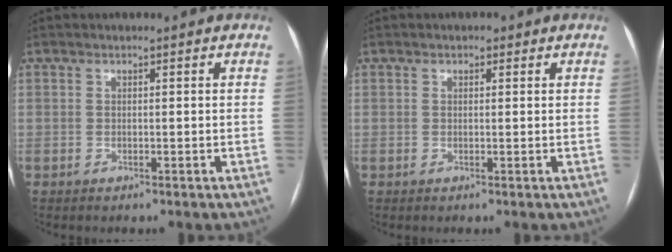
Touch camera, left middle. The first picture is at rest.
{"total": 0.9, "force": [0.5, 0.7, 0.4], "torque": [-0.007, 0.004, 0.005]}